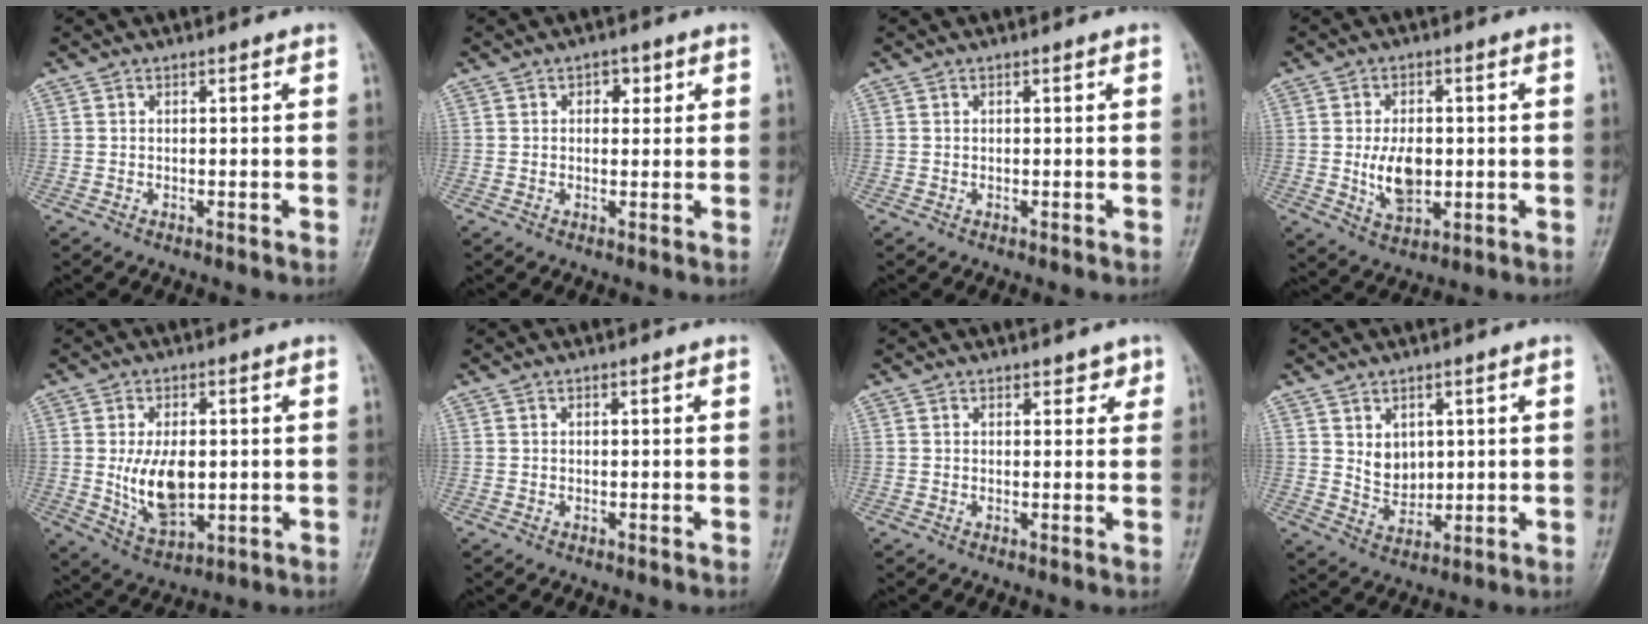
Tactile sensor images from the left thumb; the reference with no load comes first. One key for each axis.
{"total": 2.7, "fx": 1.1, "fy": 1.8, "fz": 1.7, "tx": -0.004, "ty": 0.000, "tz": 0.011}
{"total": 0.0}
{"total": 7.9, "fx": -0.5, "fy": 4.9, "fz": 6.2, "tx": -0.092, "ty": -0.006, "tz": -0.003}
{"total": 10.2, "fx": -0.1, "fy": 5.8, "fz": 8.4, "tx": -0.136, "ty": -0.010, "tz": 0.010}
{"total": 0.0}
{"total": 2.0, "fx": 1.4, "fy": 1.2, "fz": 0.8, "tx": 0.010, "ty": -0.005, "tz": 0.012}
{"total": 5.1, "fx": 1.5, "fy": 3.9, "fz": 2.8, "tx": -0.026, "ty": -0.017, "tz": 0.037}